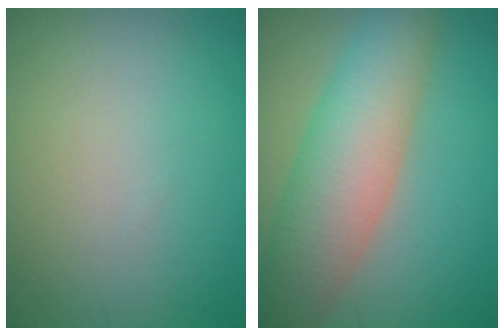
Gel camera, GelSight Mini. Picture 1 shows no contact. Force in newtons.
{"total": 7.9, "press": 7.9, "slide": 0.5}